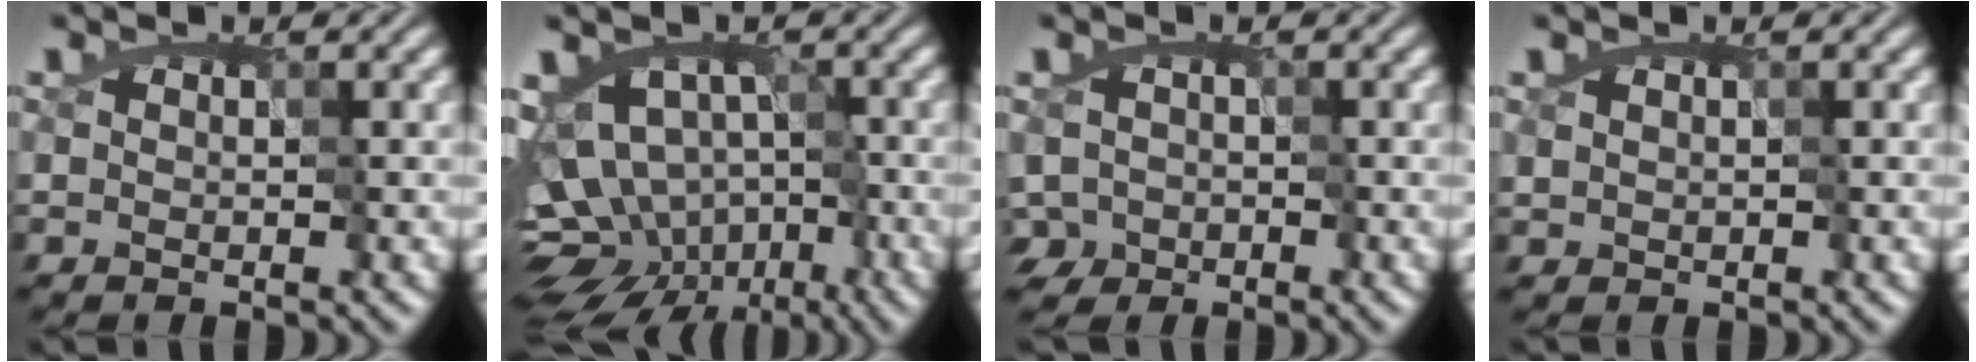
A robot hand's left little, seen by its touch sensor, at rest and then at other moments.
{"total": 9.9, "force": [-3.8, 6.8, 6.0], "torque": [-0.054, -0.007, -0.049]}
{"total": 3.0, "force": [-1.5, 2.3, 1.3], "torque": [-0.010, 0.003, -0.026]}
{"total": 0.5, "force": [0.2, 0.4, 0.2], "torque": [-0.007, 0.001, 0.012]}